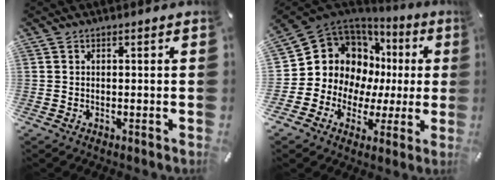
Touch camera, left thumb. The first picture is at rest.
{"total": 13.5, "force": [3.7, 12.0, 5.0], "torque": [-0.105, -0.051, 0.084]}